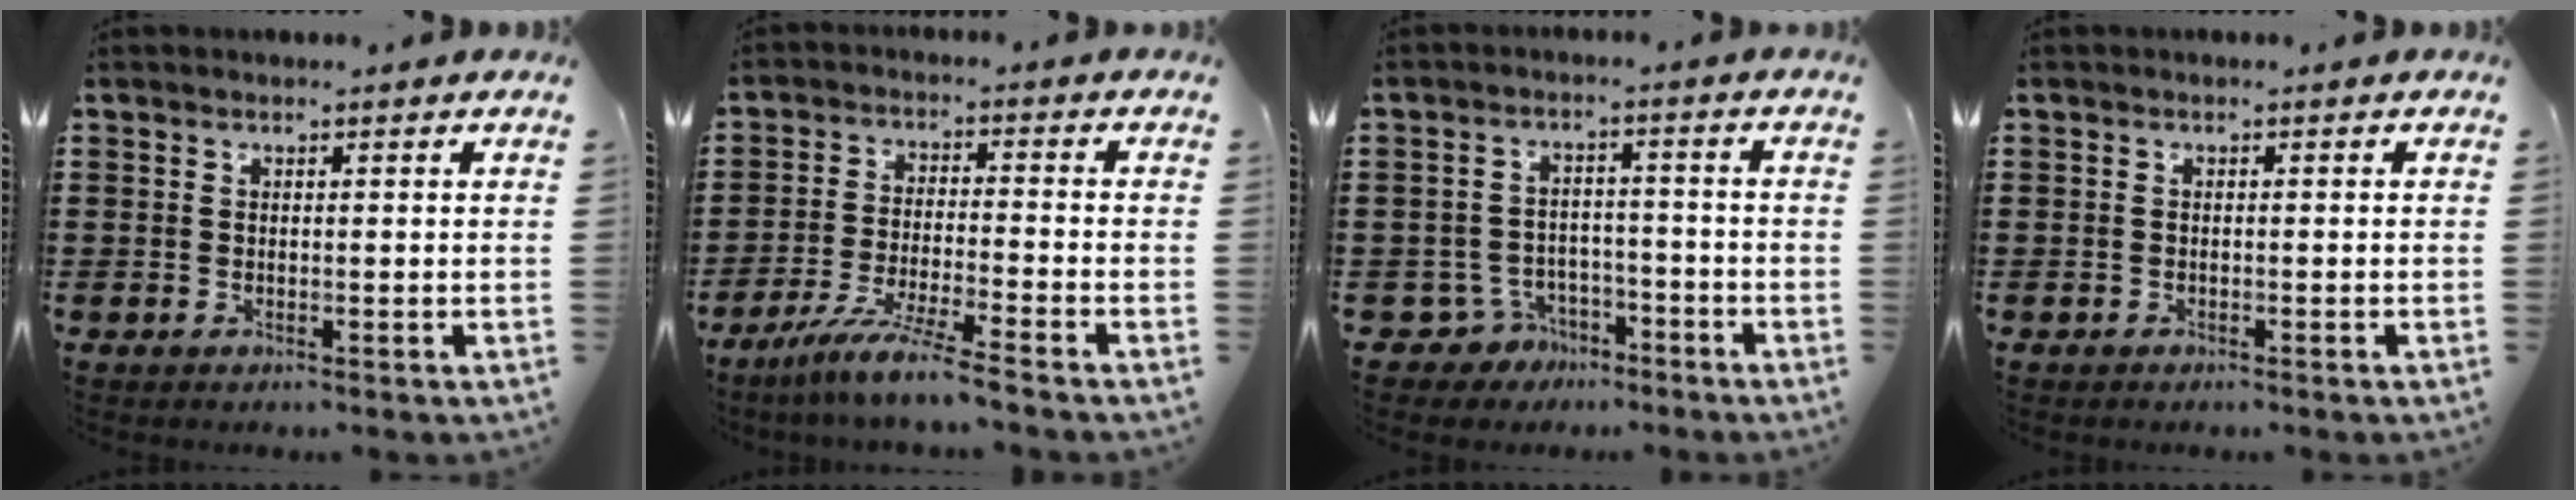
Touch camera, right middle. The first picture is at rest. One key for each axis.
{"total": 7.0, "fx": -6.0, "fy": -0.9, "fz": 3.4, "tx": -0.070, "ty": -0.020, "tz": -0.116}
{"total": 4.6, "fx": -3.8, "fy": 2.4, "fz": 0.7, "tx": -0.036, "ty": 0.006, "tz": -0.081}
{"total": 0.6, "fx": -0.5, "fy": 0.2, "fz": 0.0, "tx": -0.001, "ty": 0.001, "tz": -0.012}